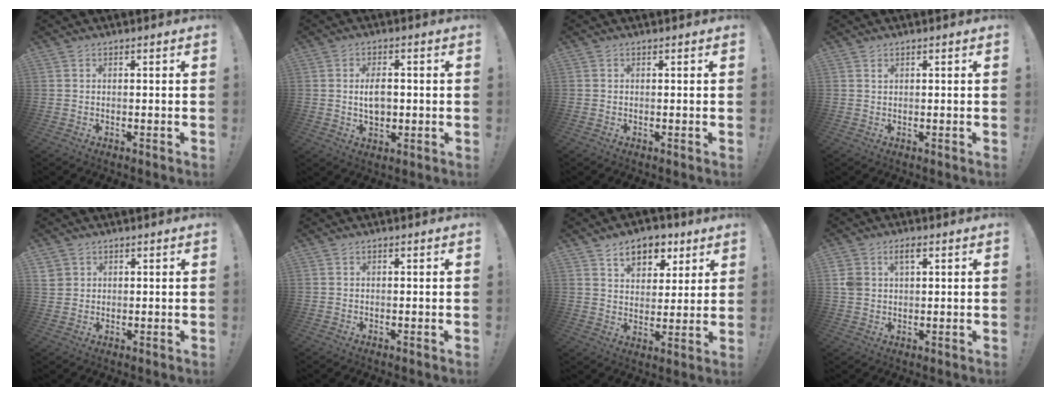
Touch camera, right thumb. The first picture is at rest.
{"total": 6.0, "force": [0.1, 3.9, 4.5], "torque": [-0.068, 0.002, -0.002]}
{"total": 0.0}
{"total": 0.6, "force": [0.5, 0.4, 0.2], "torque": [0.002, -0.003, 0.008]}
{"total": 2.7, "force": [1.5, 2.2, 0.4], "torque": [0.001, -0.008, 0.028]}
{"total": 0.0}
{"total": 10.5, "force": [6.2, 6.8, 5.0], "torque": [-0.063, -0.036, 0.114]}
{"total": 4.8, "force": [1.9, 3.2, 3.0], "torque": [-0.048, 0.001, 0.035]}